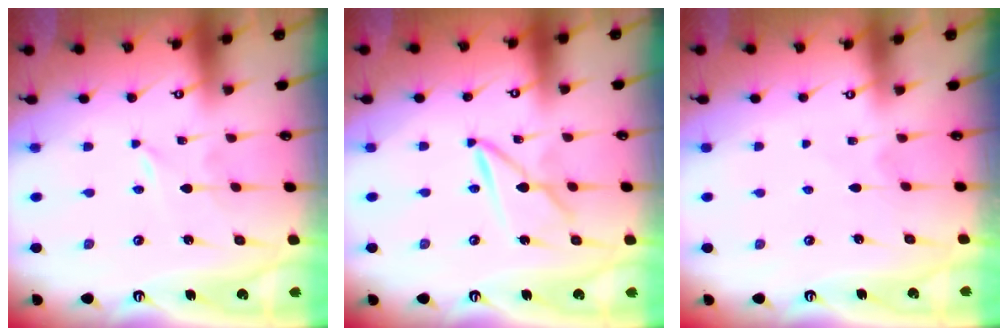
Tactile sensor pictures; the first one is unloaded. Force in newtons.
{"total": 5.8, "press": 5.8, "slide": 0.4}
{"total": 3.5, "press": 3.5, "slide": 0.4}